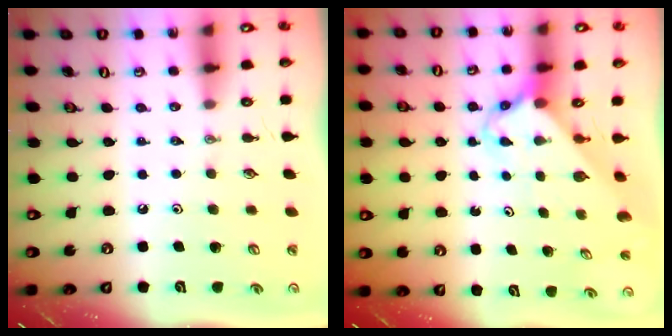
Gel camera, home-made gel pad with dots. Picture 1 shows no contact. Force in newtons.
{"total": 2.6, "press": 2.6, "slide": 0.2}